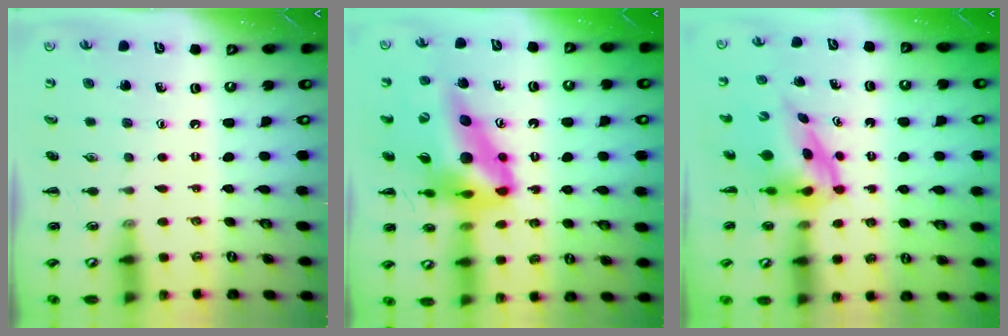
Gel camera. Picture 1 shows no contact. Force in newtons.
{"total": 17.5, "press": 16.6, "slide": 5.4}
{"total": 3.8, "press": 3.7, "slide": 0.6}